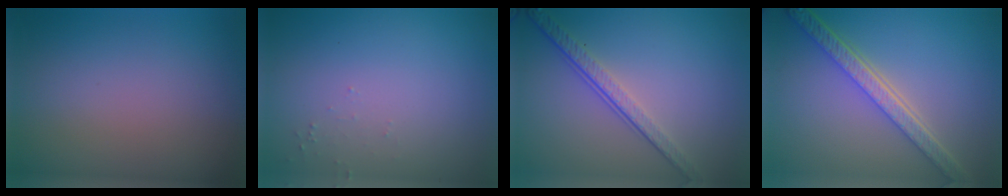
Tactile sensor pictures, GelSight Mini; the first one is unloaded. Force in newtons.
{"total": 0.6, "press": 0.6, "slide": 0.2}
{"total": 4.0, "press": 2.7, "slide": 2.9}
{"total": 5.3, "press": 4.1, "slide": 3.4}